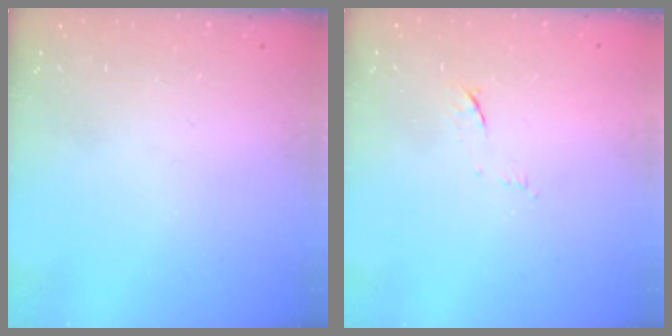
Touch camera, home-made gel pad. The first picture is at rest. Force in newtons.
{"total": 6.2, "press": 6.2, "slide": 0.9}